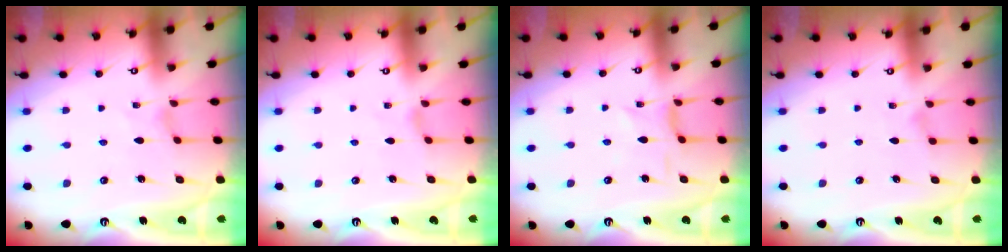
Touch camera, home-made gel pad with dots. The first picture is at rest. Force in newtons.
{"total": 0.0}
{"total": 0.6, "press": 0.6, "slide": 0.2}
{"total": 1.6, "press": 1.6, "slide": 0.2}